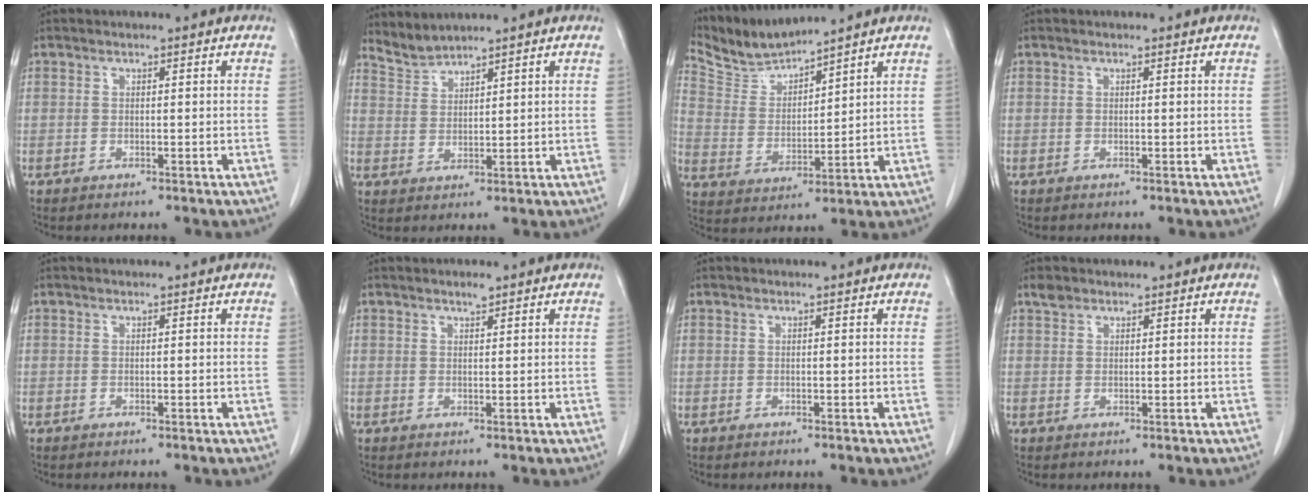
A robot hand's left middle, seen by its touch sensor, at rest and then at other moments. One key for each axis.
{"total": 3.3, "fx": 3.2, "fy": -0.4, "fz": -0.5, "tx": 0.005, "ty": 0.000, "tz": 0.072}
{"total": 7.3, "fx": 7.2, "fy": -0.4, "fz": 0.5, "tx": -0.030, "ty": 0.000, "tz": 0.160}
{"total": 0.0}
{"total": 0.0}
{"total": 1.1, "fx": 0.9, "fy": 0.2, "fz": 0.5, "tx": -0.016, "ty": -0.002, "tz": 0.017}
{"total": 0.0}
{"total": 1.4, "fx": 1.1, "fy": 0.8, "fz": 0.3, "tx": -0.011, "ty": 0.008, "tz": 0.022}